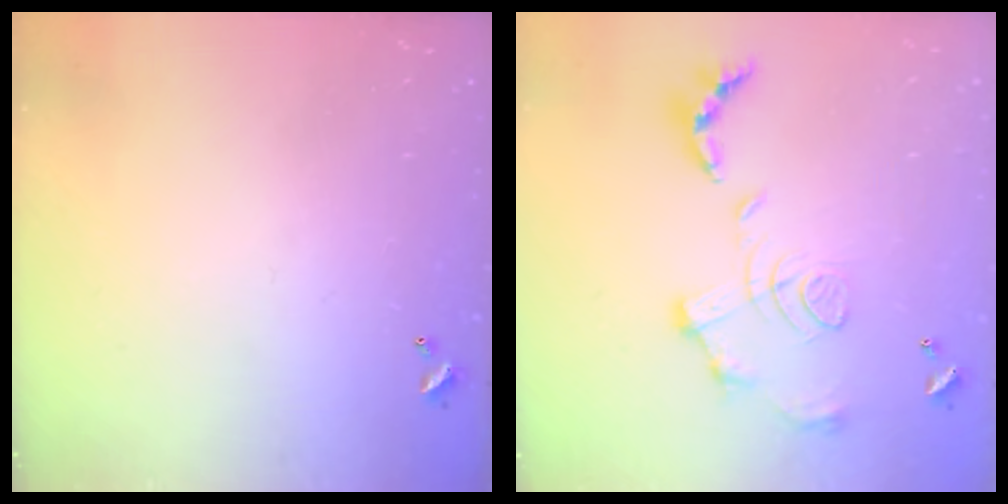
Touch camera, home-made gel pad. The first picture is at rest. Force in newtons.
{"total": 1.5, "press": 0.8, "slide": 1.3}